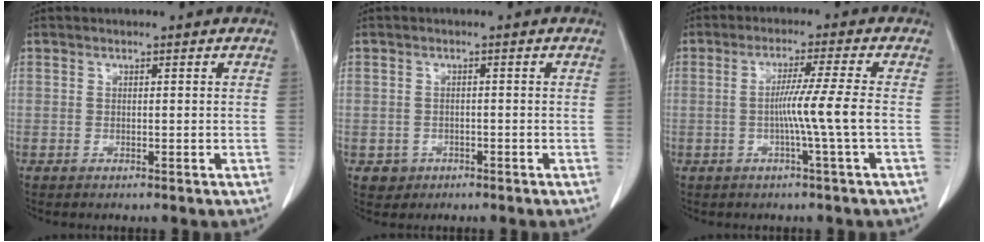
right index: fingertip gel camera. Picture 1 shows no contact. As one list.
[{"total": 2.3, "force": [-1.0, 2.0, 0.1], "torque": [0.002, 0.009, -0.013]}, {"total": 6.2, "force": [-1.1, -2.0, 5.8], "torque": [-0.099, -0.001, -0.018]}]